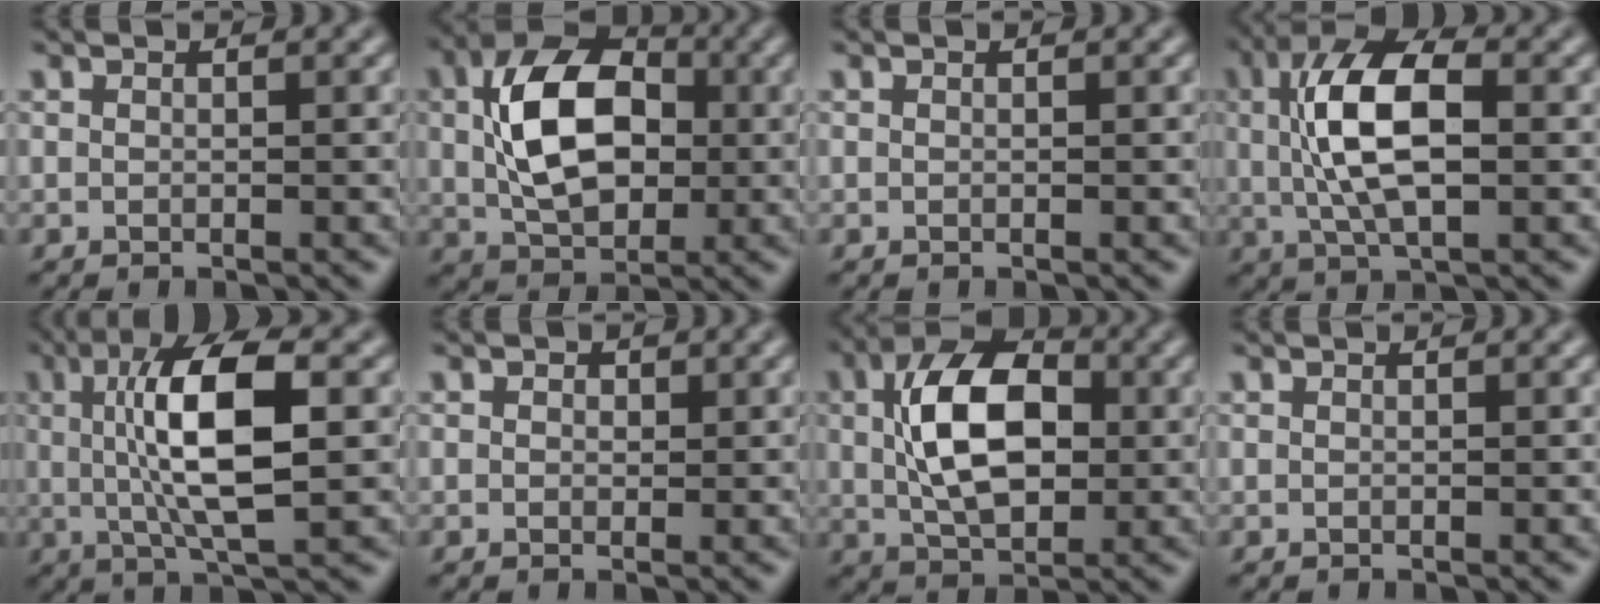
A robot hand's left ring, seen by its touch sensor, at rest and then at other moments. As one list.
[{"total": 10.0, "force": [0.5, 6.6, 7.5], "torque": [-0.148, 0.013, 0.010]}, {"total": 0.0}, {"total": 8.2, "force": [0.4, 3.7, 7.3], "torque": [-0.136, 0.017, 0.003]}, {"total": 8.4, "force": [0.6, 2.5, 8.0], "torque": [-0.140, 0.008, 0.013]}, {"total": 1.4, "force": [0.5, 1.2, 0.7], "torque": [-0.008, 0.012, -0.002]}, {"total": 9.2, "force": [0.6, 5.6, 7.3], "torque": [-0.137, 0.017, 0.007]}, {"total": 0.0}]